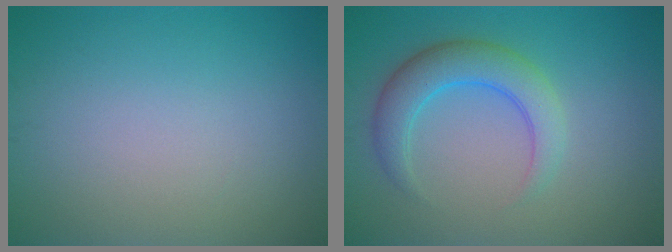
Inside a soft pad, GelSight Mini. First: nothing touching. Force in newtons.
{"total": 4.3, "press": 4.3, "slide": 0.1}